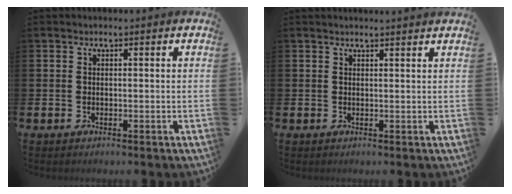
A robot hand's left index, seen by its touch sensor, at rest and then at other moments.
{"total": 1.1, "force": [1.1, -0.1, 0.1], "torque": [0.010, -0.008, 0.018]}